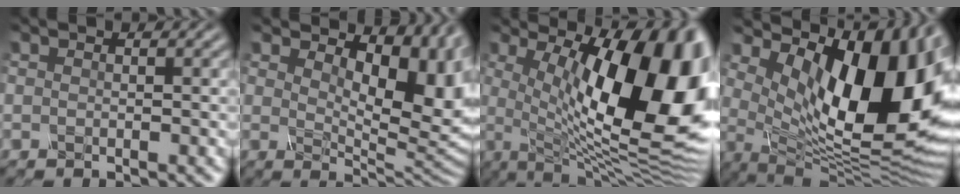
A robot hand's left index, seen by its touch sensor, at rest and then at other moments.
{"total": 9.8, "force": [3.8, 4.8, 7.6], "torque": [-0.119, -0.008, 0.061]}
{"total": 15.9, "force": [2.3, 5.9, 14.5], "torque": [-0.187, -0.002, 0.034]}
{"total": 15.4, "force": [3.9, 7.2, 13.0], "torque": [-0.191, -0.008, 0.070]}